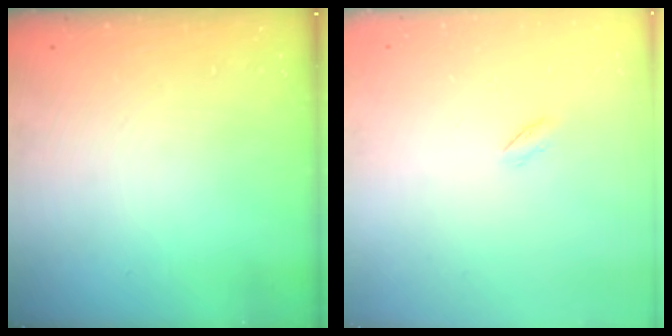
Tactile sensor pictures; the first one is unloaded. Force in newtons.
{"total": 2.0, "press": 1.9, "slide": 0.7}